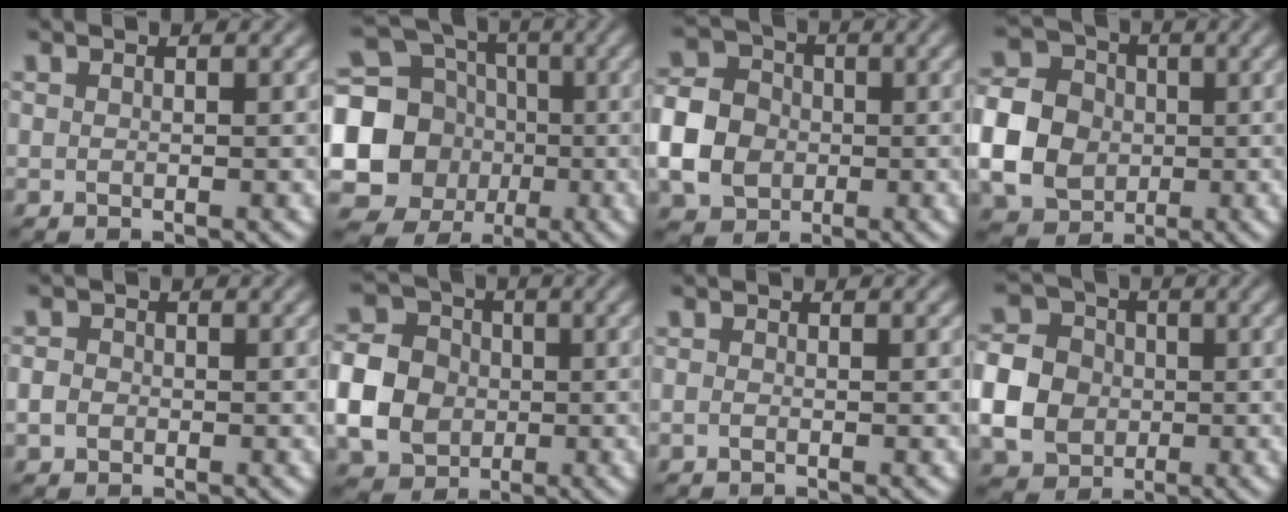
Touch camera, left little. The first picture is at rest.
{"total": 10.4, "force": [-1.7, 9.5, 3.9], "torque": [-0.094, -0.022, -0.042]}
{"total": 6.2, "force": [-1.6, 5.3, 2.9], "torque": [-0.068, 0.000, -0.040]}
{"total": 7.8, "force": [-1.5, 6.6, 3.9], "torque": [-0.093, 0.000, -0.033]}
{"total": 1.5, "force": [-0.8, 1.2, 0.3], "torque": [-0.002, -0.003, -0.022]}
{"total": 7.0, "force": [-1.5, 6.0, 3.3], "torque": [-0.078, 0.002, -0.036]}
{"total": 0.0}
{"total": 6.7, "force": [-1.5, 5.8, 3.0], "torque": [-0.071, 0.000, -0.035]}